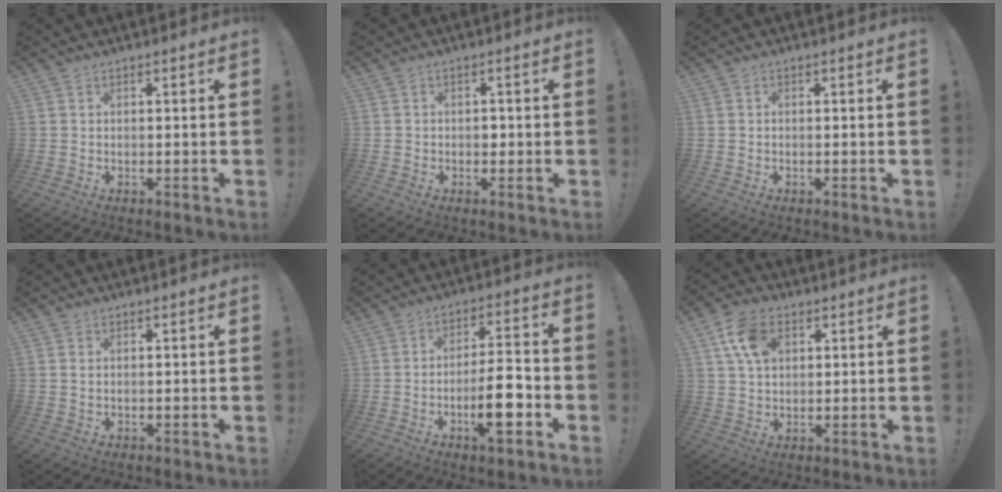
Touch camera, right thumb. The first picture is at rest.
{"total": 1.5, "force": [-0.2, 1.3, 0.7], "torque": [-0.006, 0.001, -0.007]}
{"total": 0.0}
{"total": 0.8, "force": [0.3, 0.3, 0.7], "torque": [-0.008, -0.001, 0.004]}
{"total": 12.3, "force": [-4.7, 3.4, 10.9], "torque": [-0.164, 0.015, -0.081]}
{"total": 10.3, "force": [3.8, 7.1, 6.4], "torque": [-0.101, 0.003, 0.074]}